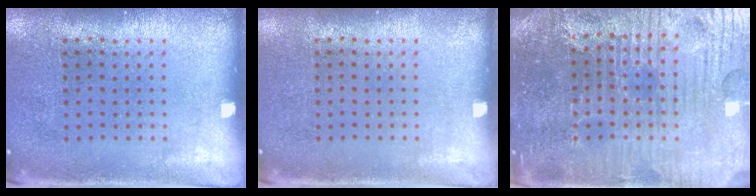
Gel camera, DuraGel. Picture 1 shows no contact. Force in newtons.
{"total": 0.0}
{"total": 5.6, "press": 5.3, "slide": 1.9}